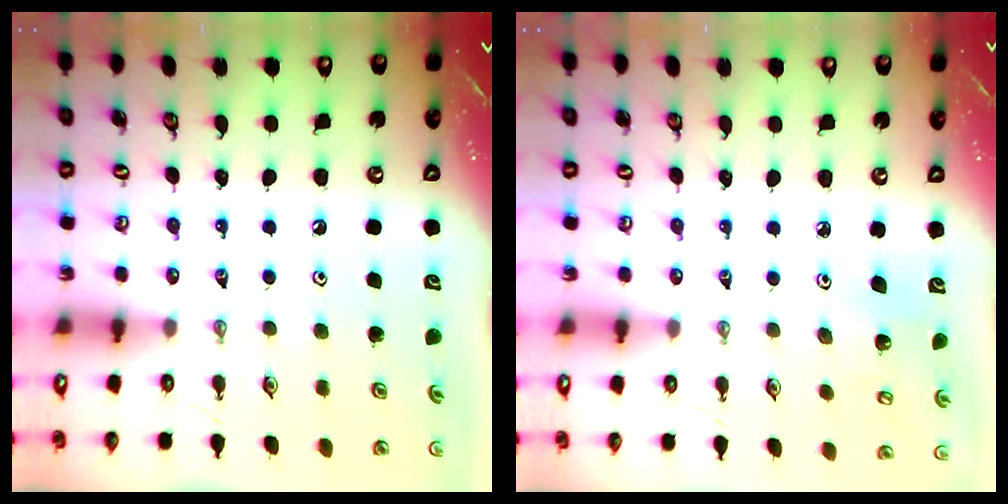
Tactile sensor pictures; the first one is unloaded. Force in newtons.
{"total": 3.9, "press": 3.7, "slide": 1.4}